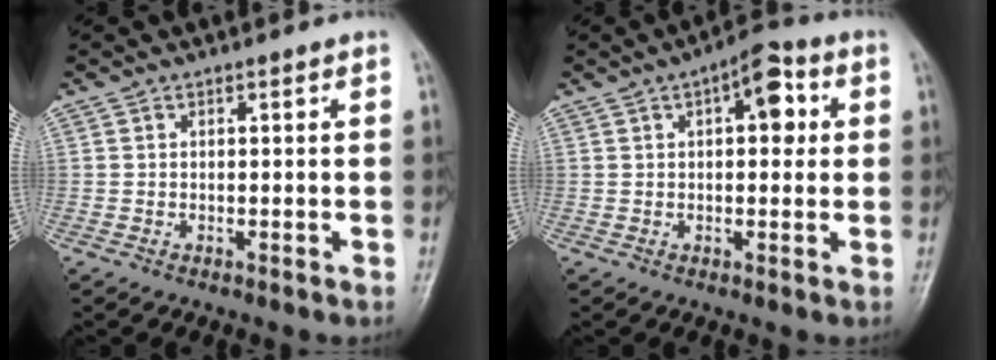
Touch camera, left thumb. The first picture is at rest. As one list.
[{"total": 7.6, "force": [2.1, 3.6, 6.3], "torque": [-0.063, 0.011, 0.018]}]